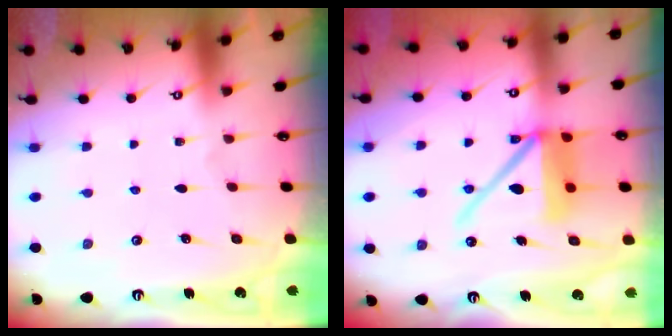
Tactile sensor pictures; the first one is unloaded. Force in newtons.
{"total": 13.7, "press": 13.6, "slide": 1.8}